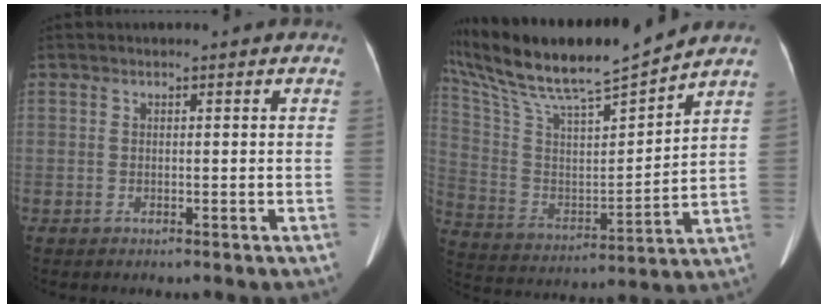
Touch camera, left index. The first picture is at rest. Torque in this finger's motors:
{"motor_torque": [0.52, -1.62, 0.51, 0.14]}